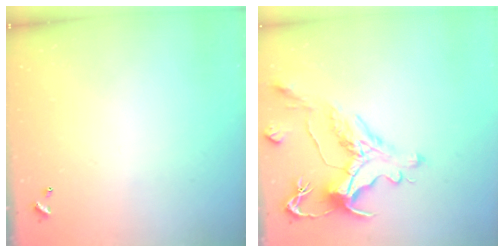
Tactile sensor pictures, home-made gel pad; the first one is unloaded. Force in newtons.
{"total": 2.4, "press": 2.0, "slide": 1.3}